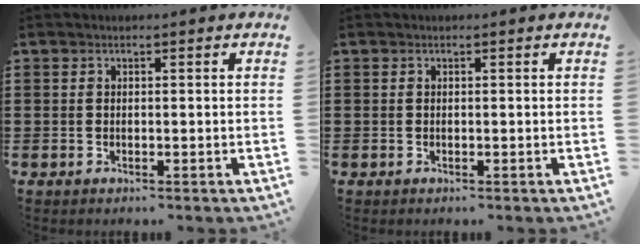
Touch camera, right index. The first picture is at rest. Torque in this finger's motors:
{"motor_torque": [-0.01, 0.01, 0.00, -0.01]}